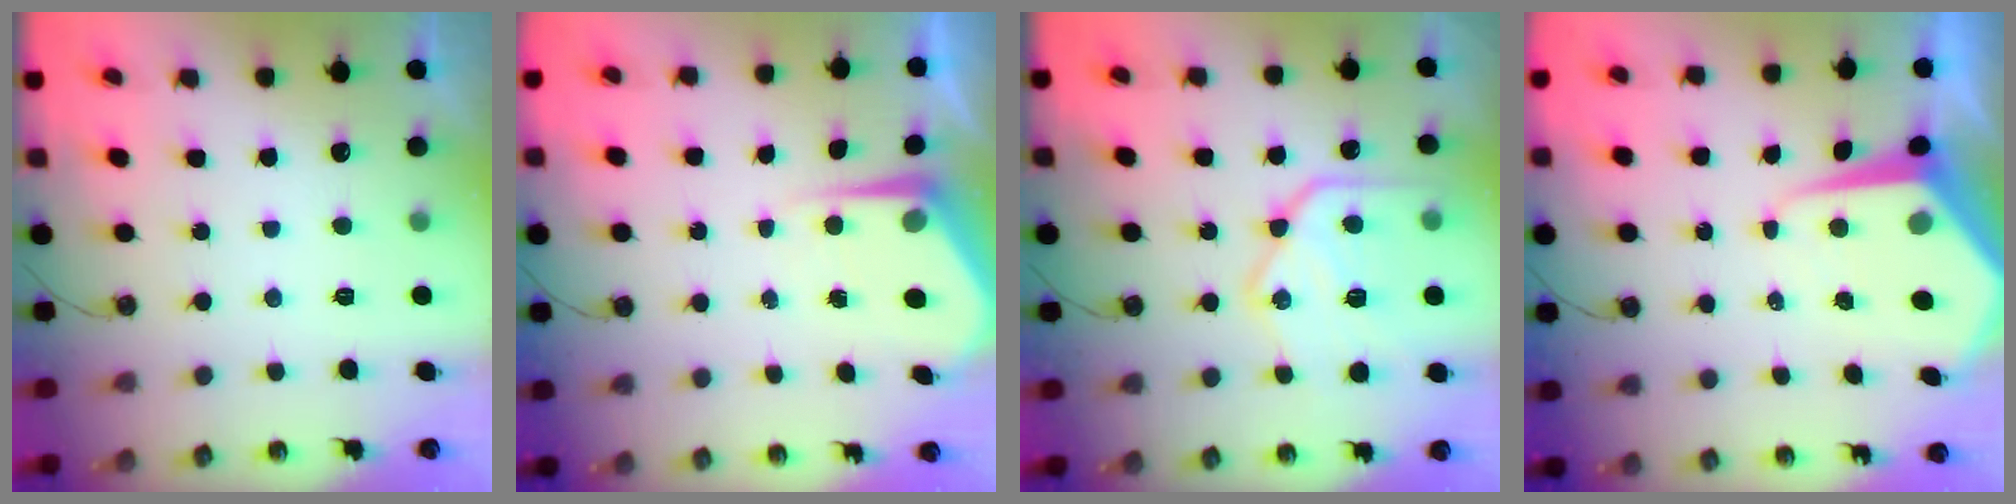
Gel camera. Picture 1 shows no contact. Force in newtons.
{"total": 6.5, "press": 6.4, "slide": 0.6}
{"total": 19.3, "press": 19.2, "slide": 1.9}
{"total": 9.5, "press": 9.4, "slide": 0.8}